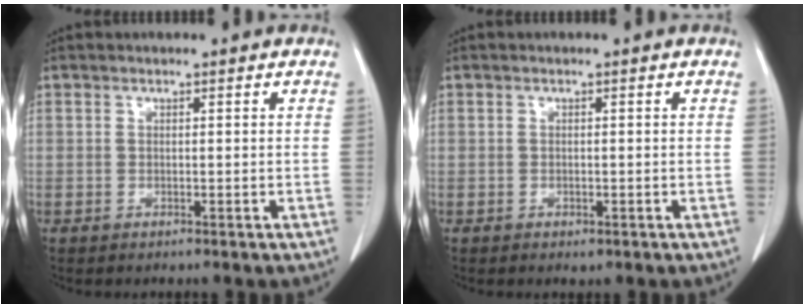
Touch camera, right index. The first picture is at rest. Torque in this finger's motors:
{"motor_torque": [0.20, -0.15, 0.05, 0.02]}